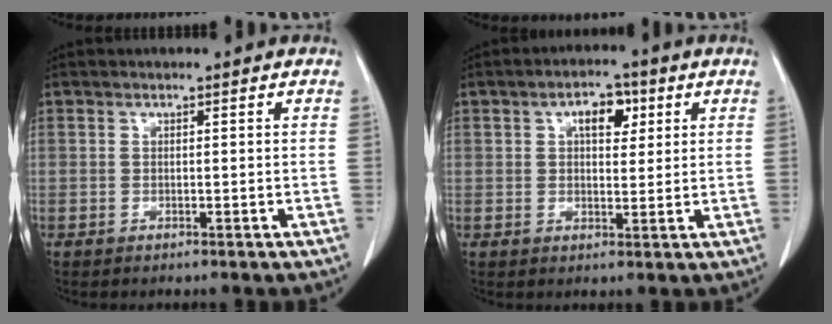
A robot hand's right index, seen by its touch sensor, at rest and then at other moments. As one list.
[{"total": 5.3, "force": [2.0, 2.7, 4.1], "torque": [-0.063, 0.012, 0.029]}]